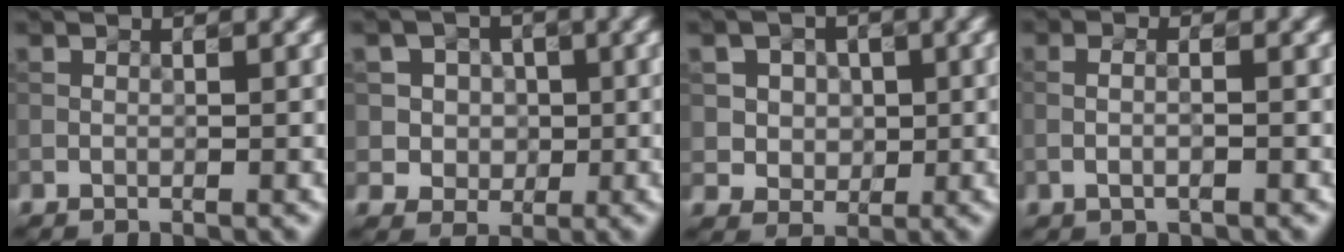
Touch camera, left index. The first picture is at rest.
{"total": 4.3, "force": [1.0, 4.0, 1.2], "torque": [-0.008, 0.013, 0.015]}
{"total": 4.4, "force": [1.4, 3.7, 1.7], "torque": [-0.025, 0.007, 0.021]}
{"total": 1.5, "force": [-0.4, 0.4, 1.4], "torque": [-0.031, 0.001, -0.013]}